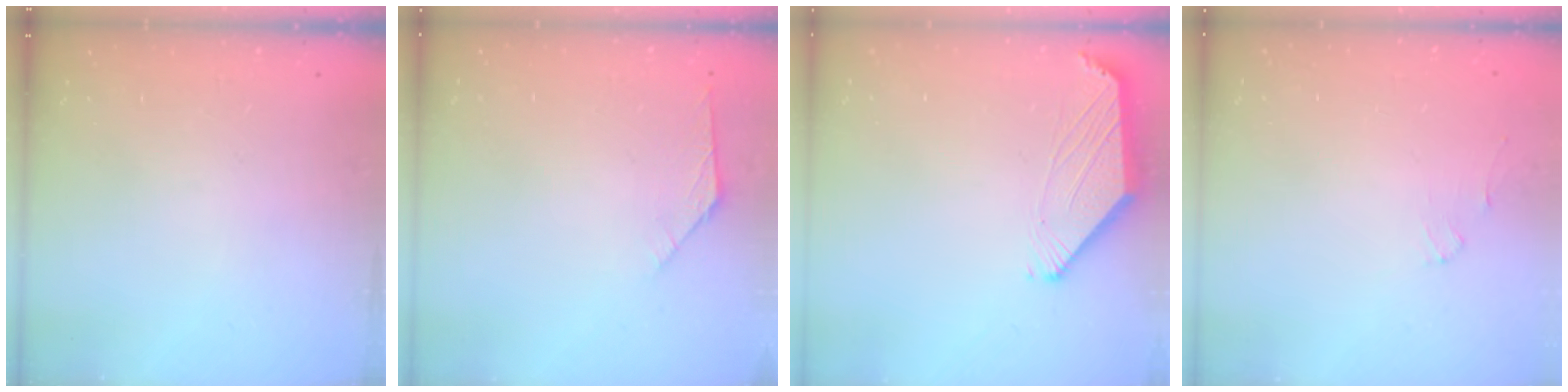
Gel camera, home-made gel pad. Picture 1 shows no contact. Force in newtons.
{"total": 2.7, "press": 2.6, "slide": 0.7}
{"total": 0.8, "press": 0.8, "slide": 0.1}
{"total": 0.6, "press": 0.5, "slide": 0.4}